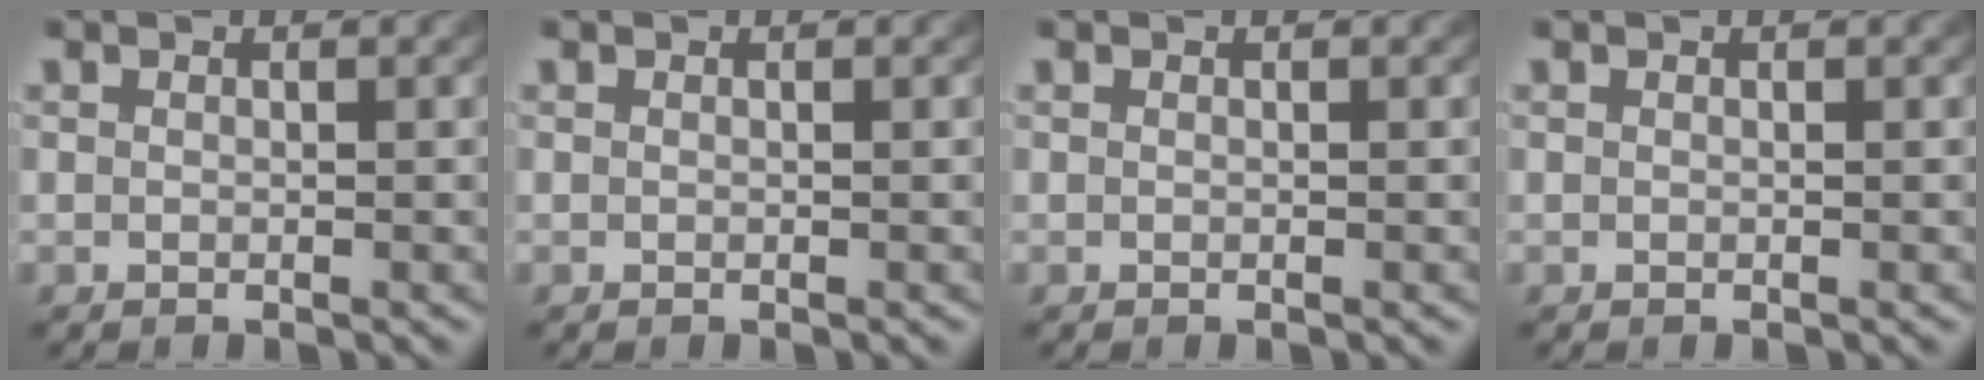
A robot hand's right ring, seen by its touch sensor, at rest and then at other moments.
{"total": 0.0}
{"total": 0.0}
{"total": 0.0}